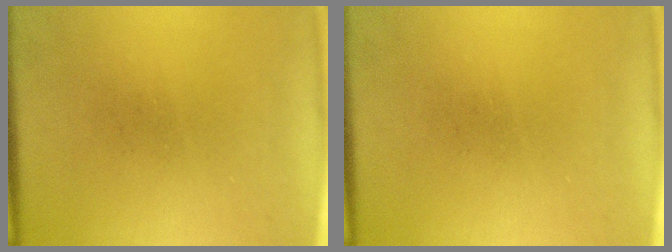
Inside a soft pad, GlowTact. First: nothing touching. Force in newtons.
{"total": 0.0}